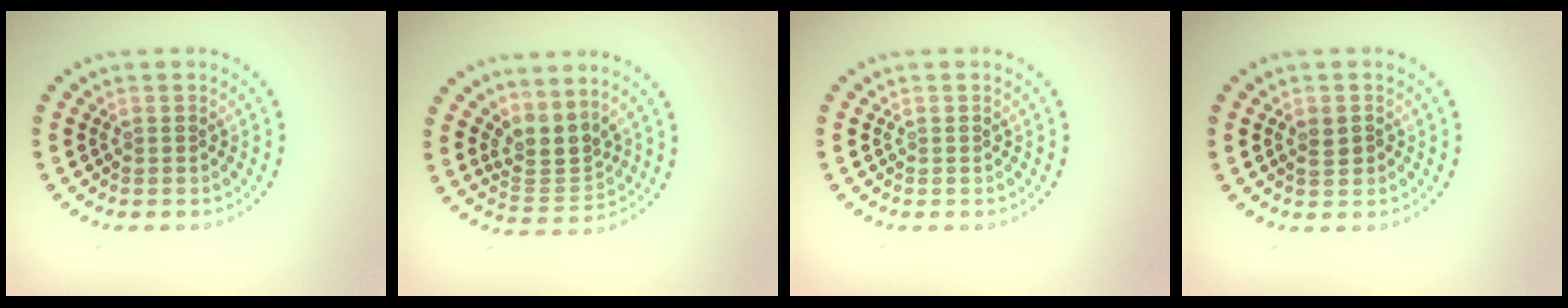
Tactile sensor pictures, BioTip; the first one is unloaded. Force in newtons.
{"total": 3.0, "press": 2.2, "slide": 2.1}
{"total": 0.0}
{"total": 1.5, "press": 1.5, "slide": 0.1}